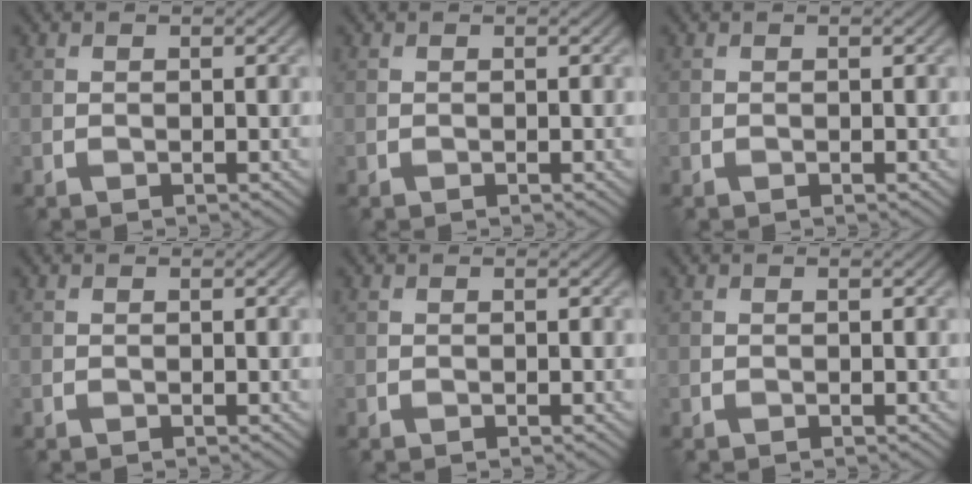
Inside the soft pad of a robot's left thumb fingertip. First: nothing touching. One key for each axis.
{"total": 0.0}
{"total": 0.0}
{"total": 0.0}
{"total": 0.0}
{"total": 0.0}